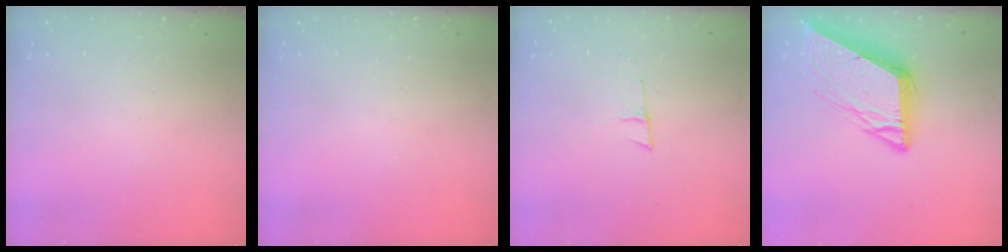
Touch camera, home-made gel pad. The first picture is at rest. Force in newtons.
{"total": 0.0}
{"total": 4.7, "press": 4.7, "slide": 0.3}
{"total": 11.0, "press": 10.9, "slide": 1.2}